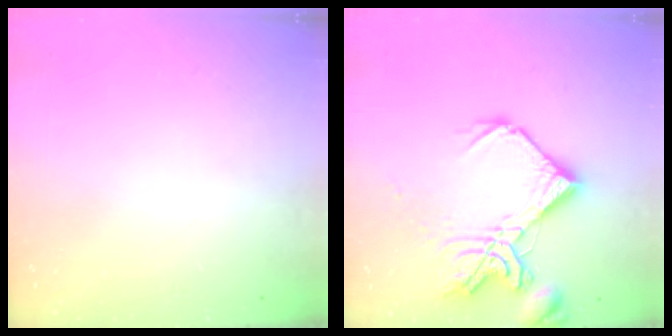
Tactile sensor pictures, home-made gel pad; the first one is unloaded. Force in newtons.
{"total": 15.5, "press": 15.4, "slide": 1.5}